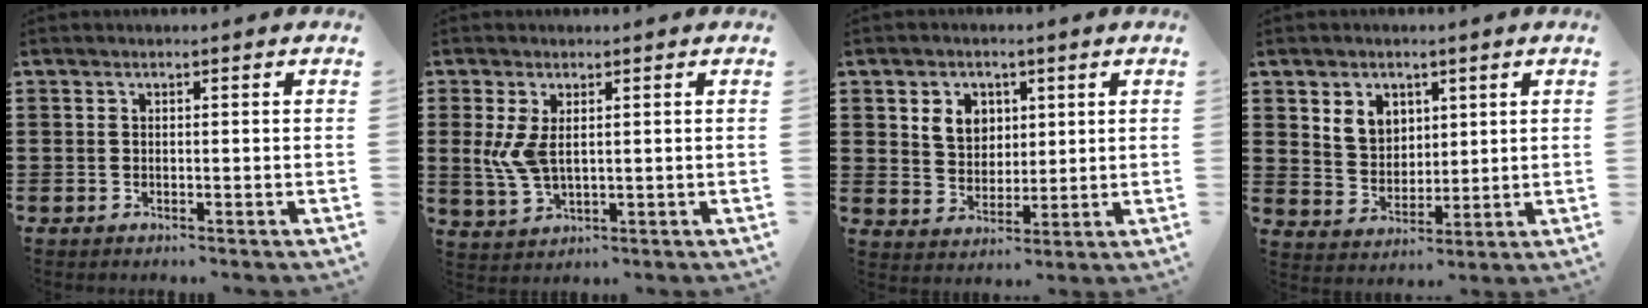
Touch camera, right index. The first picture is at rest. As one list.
[{"total": 5.5, "force": [1.0, 2.6, 4.7], "torque": [-0.122, -0.004, 0.011]}, {"total": 5.2, "force": [2.0, 4.4, 1.9], "torque": [-0.058, 0.015, 0.037]}, {"total": 5.3, "force": [2.7, 4.3, 1.7], "torque": [-0.047, 0.013, 0.049]}]